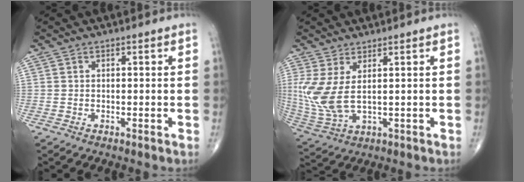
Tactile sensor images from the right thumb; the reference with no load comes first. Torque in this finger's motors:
{"motor_torque": [-0.76, 1.16, 0.92, 0.25, 0.27]}